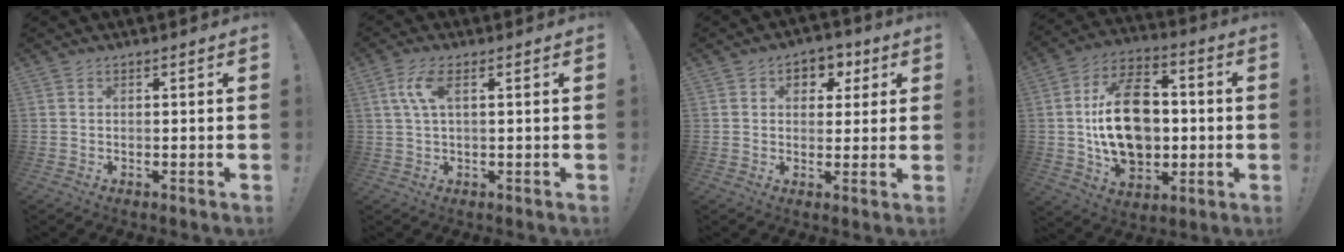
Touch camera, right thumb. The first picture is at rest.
{"total": 5.9, "force": [1.9, 1.9, 5.2], "torque": [-0.096, 0.002, 0.035]}
{"total": 6.6, "force": [2.1, 5.4, 3.1], "torque": [-0.024, -0.005, 0.036]}
{"total": 21.1, "force": [-0.3, 14.9, 14.9], "torque": [-0.254, 0.009, 0.002]}